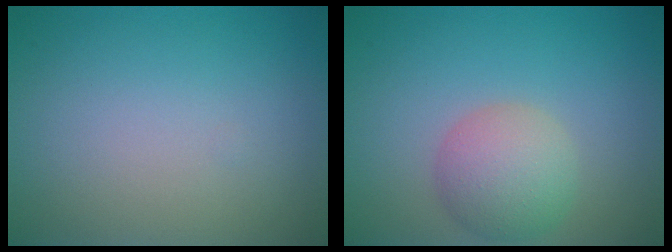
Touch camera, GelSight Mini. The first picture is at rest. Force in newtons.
{"total": 4.1, "press": 4.1, "slide": 0.3}